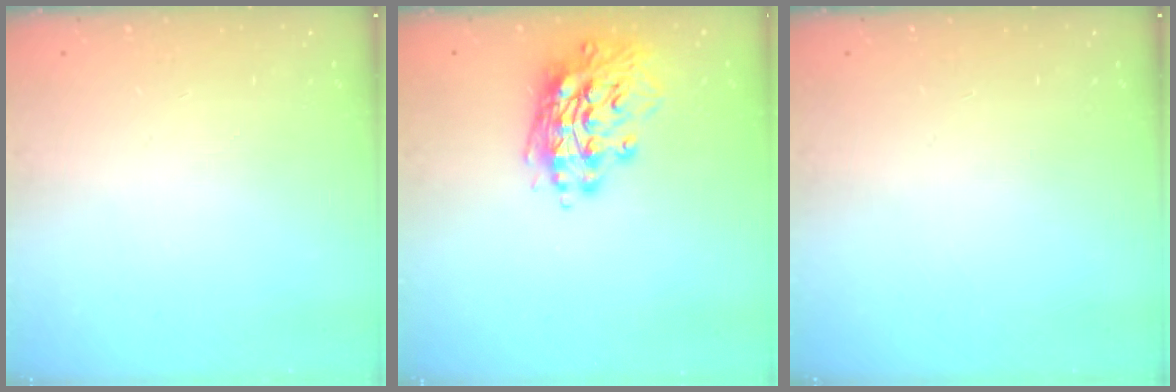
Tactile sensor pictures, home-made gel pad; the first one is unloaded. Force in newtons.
{"total": 15.7, "press": 15.5, "slide": 2.5}
{"total": 0.0}